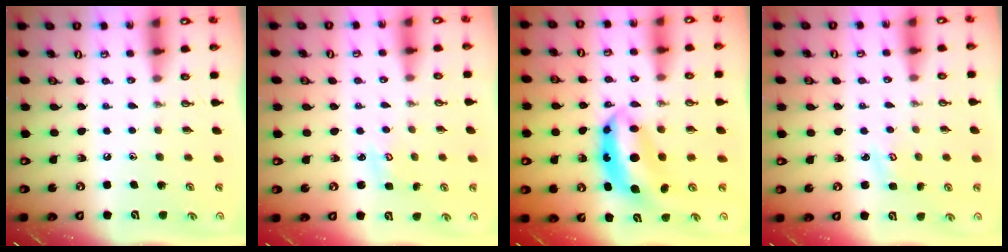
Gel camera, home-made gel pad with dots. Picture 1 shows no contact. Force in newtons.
{"total": 1.7, "press": 1.7, "slide": 0.2}
{"total": 9.2, "press": 9.1, "slide": 0.7}
{"total": 2.8, "press": 2.8, "slide": 0.3}